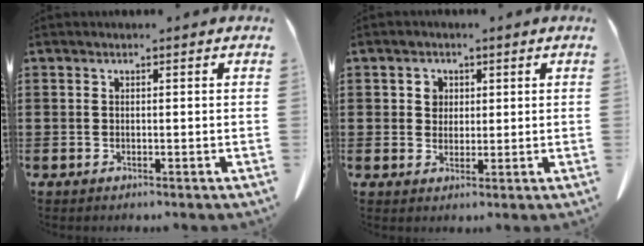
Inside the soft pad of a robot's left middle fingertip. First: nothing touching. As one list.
[{"total": 2.8, "force": [1.1, 2.4, 0.8], "torque": [-0.017, 0.007, 0.017]}]